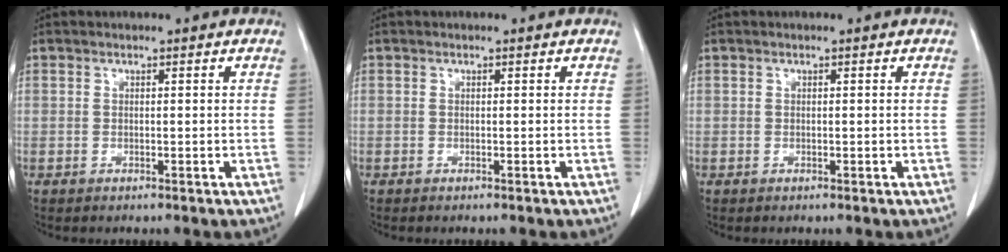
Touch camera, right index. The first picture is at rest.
{"total": 0.0}
{"total": 0.0}